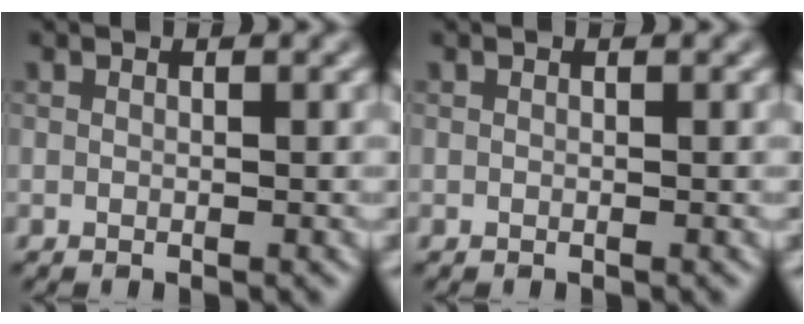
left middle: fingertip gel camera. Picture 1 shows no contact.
{"total": 0.0}